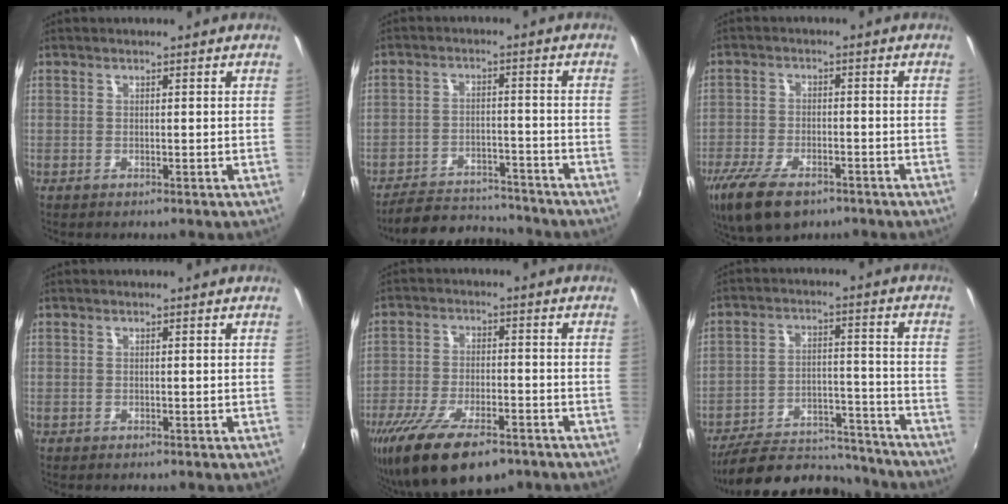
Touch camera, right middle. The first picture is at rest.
{"total": 11.8, "force": [-11.0, 3.0, 3.2], "torque": [-0.089, 0.006, -0.162]}
{"total": 12.7, "force": [-8.4, 5.7, 7.6], "torque": [-0.186, -0.036, -0.150]}
{"total": 0.0}
{"total": 15.0, "force": [-10.2, 5.4, 9.6], "torque": [-0.199, -0.042, -0.175]}
{"total": 20.6, "force": [-18.4, 6.2, 7.0], "torque": [-0.137, 0.013, -0.250]}